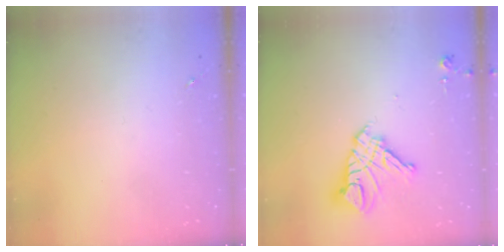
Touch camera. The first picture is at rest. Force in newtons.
{"total": 14.0, "press": 13.9, "slide": 1.5}